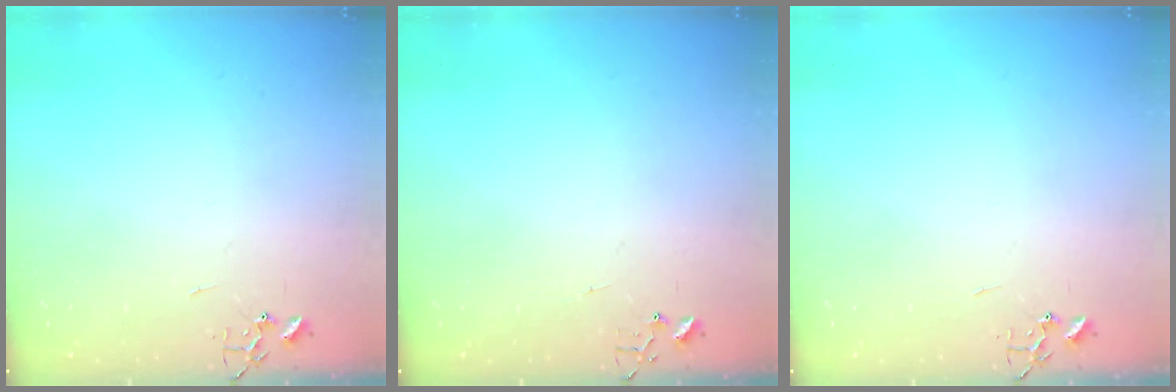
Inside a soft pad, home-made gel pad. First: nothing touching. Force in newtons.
{"total": 5.0, "press": 5.0, "slide": 0.4}
{"total": 0.0}